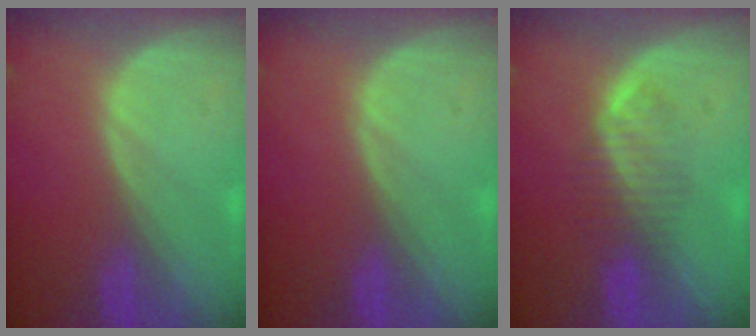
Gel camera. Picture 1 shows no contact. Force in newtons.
{"total": 0.0}
{"total": 3.9, "press": 3.9, "slide": 0.8}